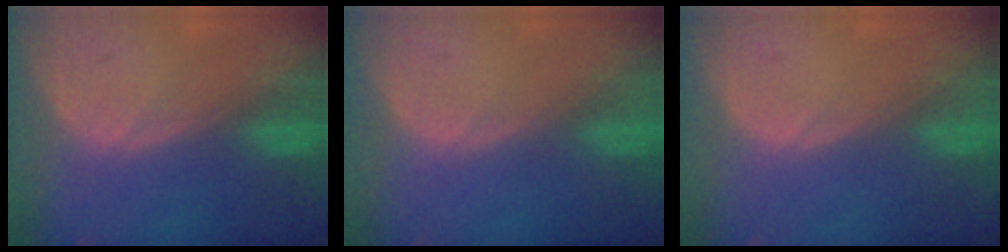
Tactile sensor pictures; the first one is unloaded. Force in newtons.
{"total": 0.0}
{"total": 0.0}